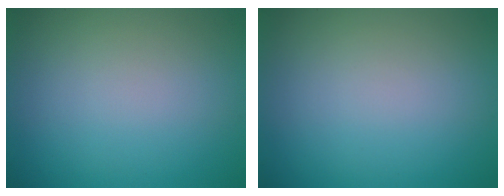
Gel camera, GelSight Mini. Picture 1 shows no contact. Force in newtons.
{"total": 0.0}